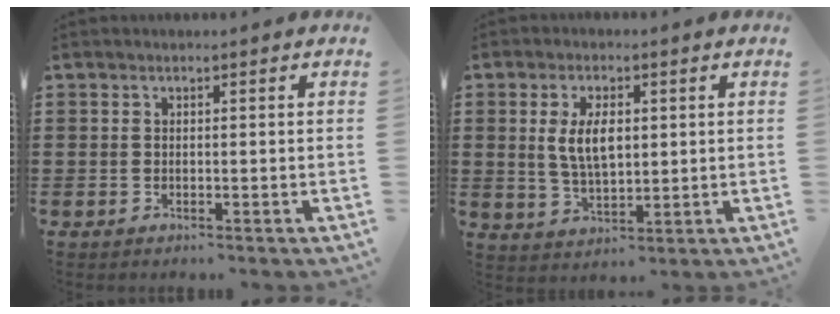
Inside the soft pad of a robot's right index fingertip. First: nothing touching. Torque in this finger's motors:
{"motor_torque": [0.38, 0.26, 0.29, 0.17]}